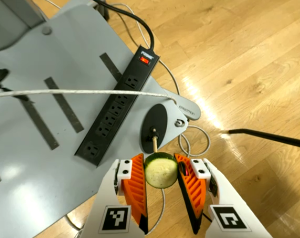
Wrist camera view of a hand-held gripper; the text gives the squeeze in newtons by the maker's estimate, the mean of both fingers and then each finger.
{"total": 7.9, "left": 7.6, "right": 8.1}